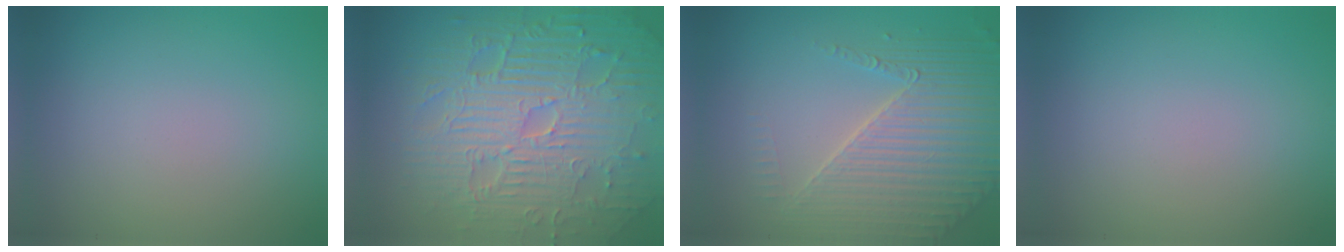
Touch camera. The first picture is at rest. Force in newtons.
{"total": 11.3, "press": 7.4, "slide": 8.6}
{"total": 5.2, "press": 4.5, "slide": 2.7}
{"total": 0.0}